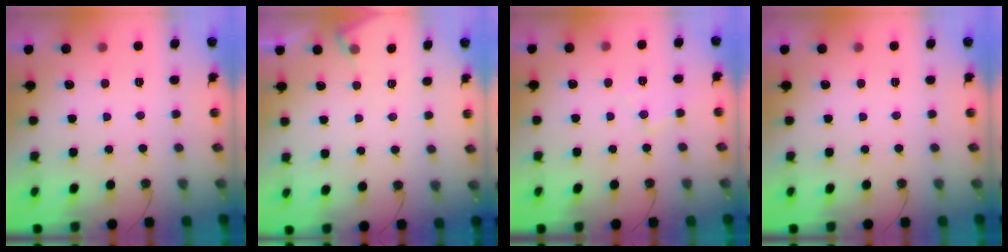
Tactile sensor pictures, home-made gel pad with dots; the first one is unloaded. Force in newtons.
{"total": 4.4, "press": 4.3, "slide": 0.6}
{"total": 5.6, "press": 5.6, "slide": 0.4}
{"total": 0.0}